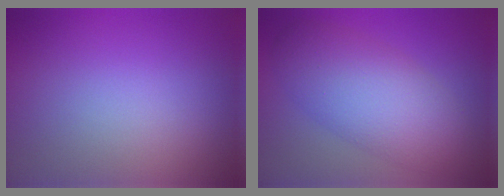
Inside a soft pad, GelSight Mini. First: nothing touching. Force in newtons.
{"total": 6.6, "press": 6.6, "slide": 0.2}